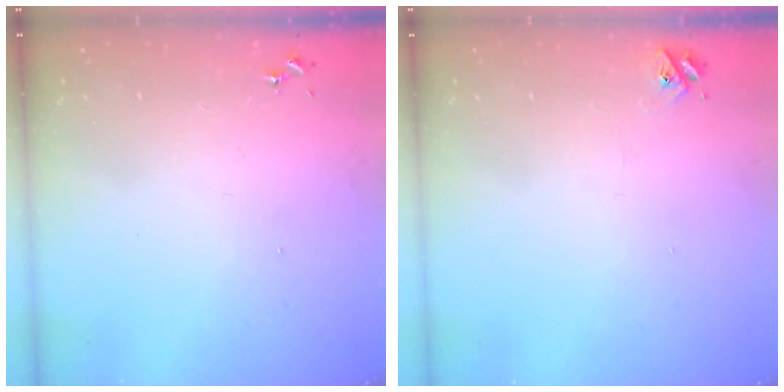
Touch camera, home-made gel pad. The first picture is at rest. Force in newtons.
{"total": 2.8, "press": 2.8, "slide": 0.3}